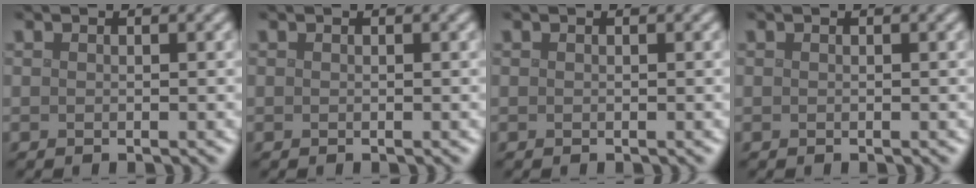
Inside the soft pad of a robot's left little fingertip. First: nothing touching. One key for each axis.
{"total": 0.0}
{"total": 0.0}
{"total": 0.0}